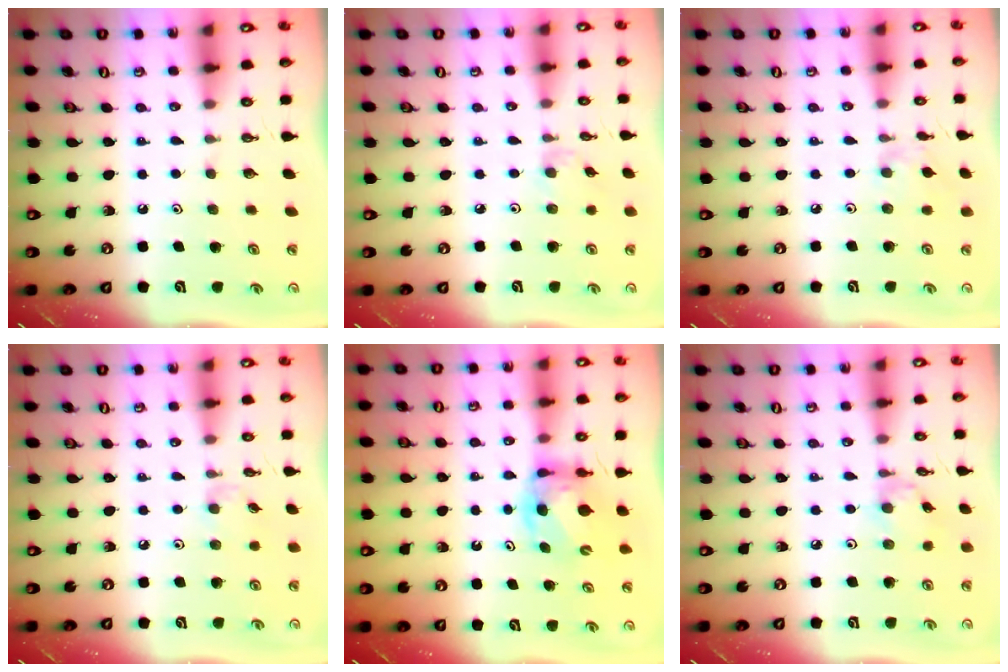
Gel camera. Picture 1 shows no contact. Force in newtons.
{"total": 2.2, "press": 2.2, "slide": 0.4}
{"total": 3.0, "press": 2.9, "slide": 0.6}
{"total": 2.9, "press": 2.8, "slide": 0.5}
{"total": 7.5, "press": 7.5, "slide": 0.6}
{"total": 1.8, "press": 1.7, "slide": 0.1}